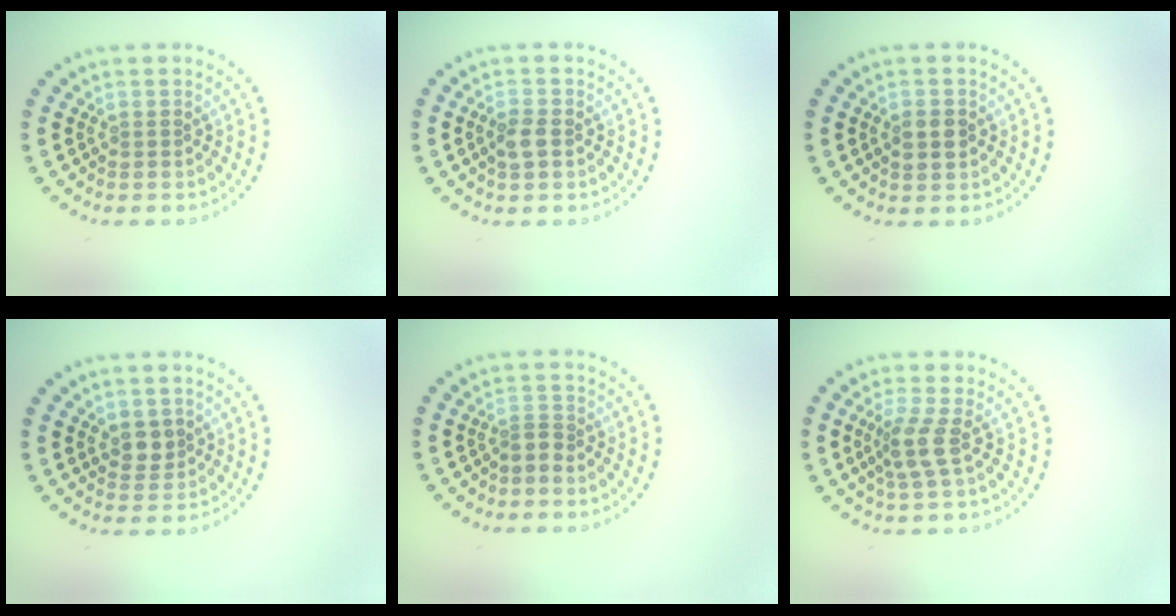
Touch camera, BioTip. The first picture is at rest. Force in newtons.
{"total": 1.8, "press": 1.8, "slide": 0.3}
{"total": 2.4, "press": 2.4, "slide": 0.1}
{"total": 2.0, "press": 1.8, "slide": 0.8}
{"total": 1.1, "press": 0.7, "slide": 0.9}
{"total": 2.5, "press": 1.9, "slide": 1.7}